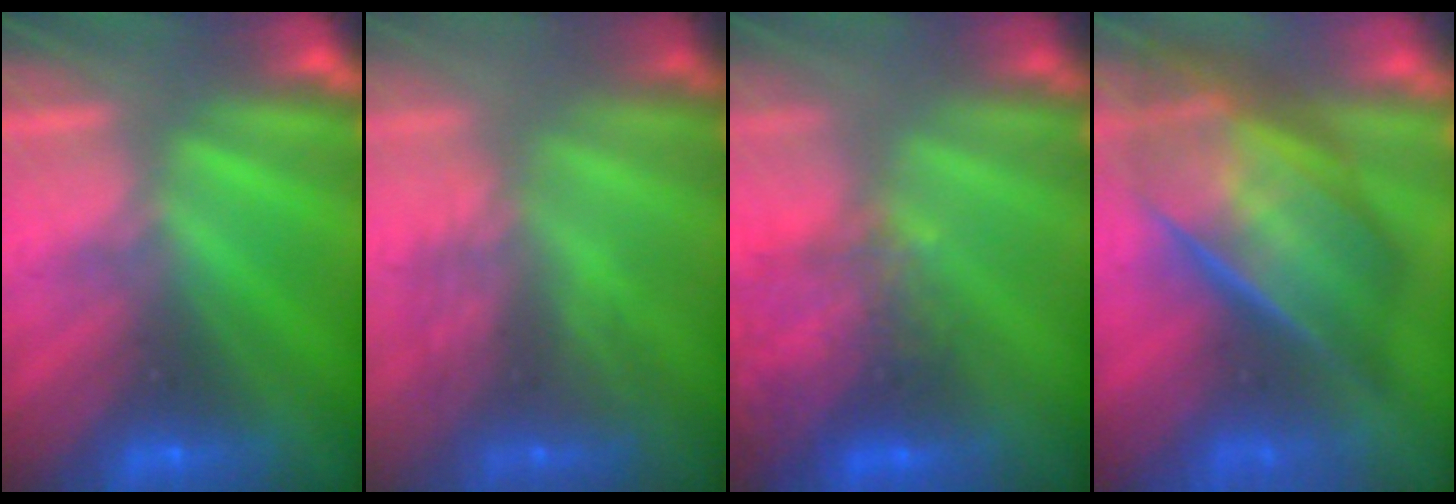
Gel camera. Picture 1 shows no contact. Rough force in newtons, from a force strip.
{"total": 3.1}
{"total": 7.7}
{"total": 7.5}